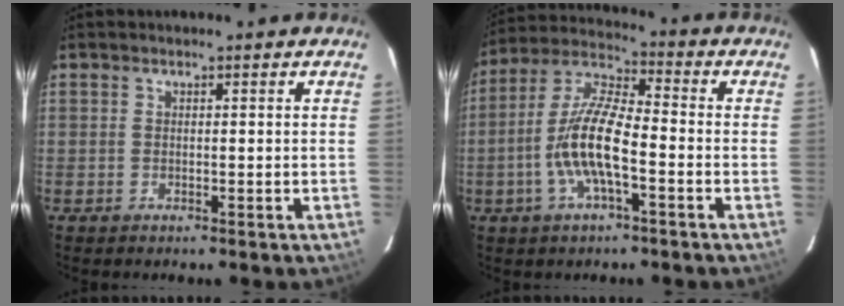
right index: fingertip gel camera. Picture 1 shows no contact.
{"total": 12.0, "force": [-3.6, 3.2, 10.9], "torque": [-0.228, 0.002, -0.071]}